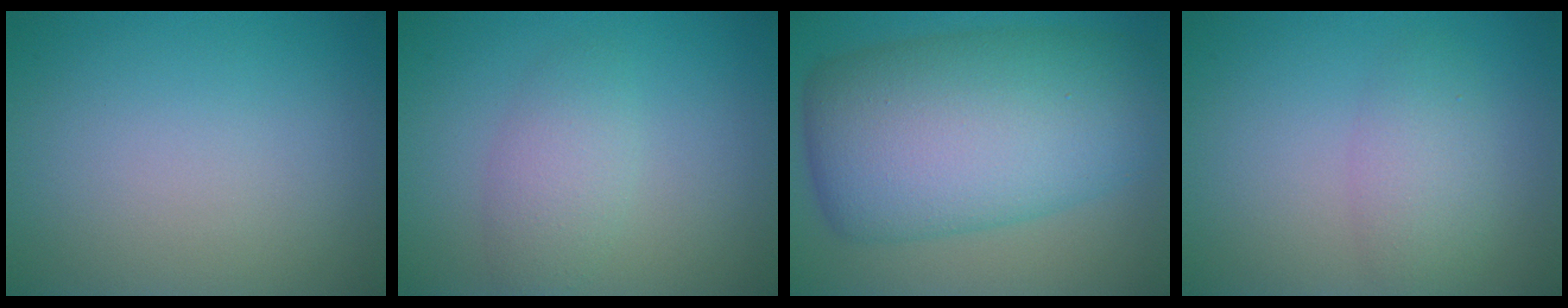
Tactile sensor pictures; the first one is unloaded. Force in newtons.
{"total": 2.7, "press": 2.7, "slide": 0.1}
{"total": 12.7, "press": 12.7, "slide": 0.2}
{"total": 2.8, "press": 2.8, "slide": 0.1}